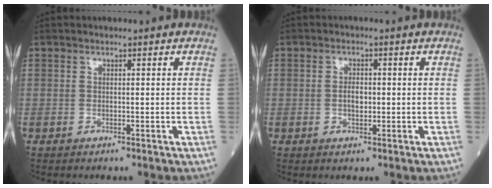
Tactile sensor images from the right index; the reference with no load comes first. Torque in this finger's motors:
{"motor_torque": [0.39, 0.02, 0.12, 0.03]}